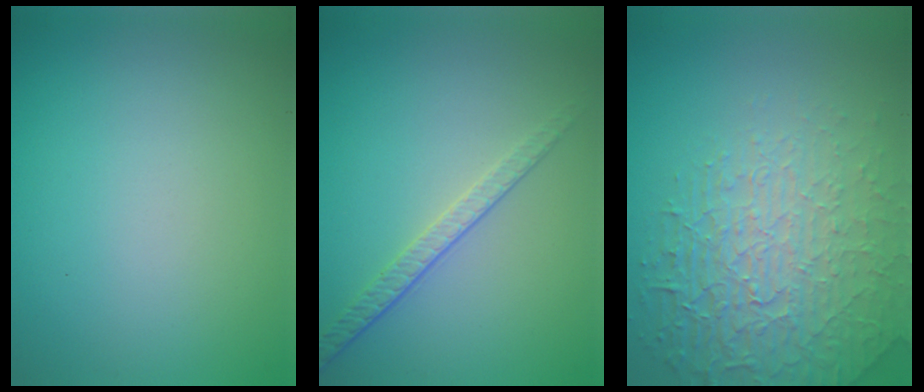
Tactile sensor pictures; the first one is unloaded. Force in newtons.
{"total": 2.1, "press": 1.6, "slide": 1.4}
{"total": 6.2, "press": 5.1, "slide": 3.5}